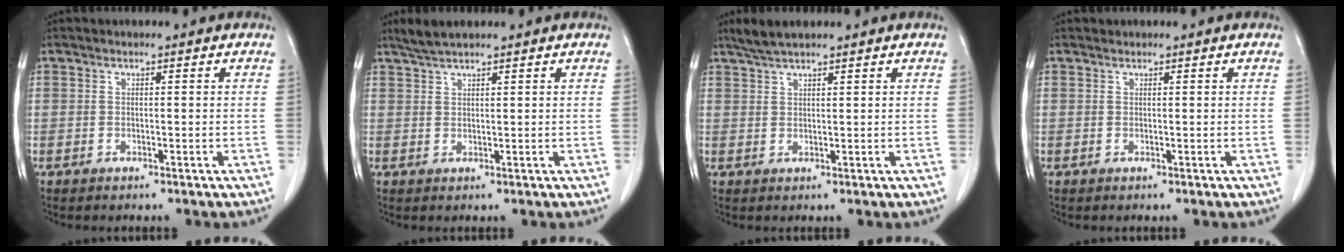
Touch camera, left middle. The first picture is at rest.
{"total": 2.9, "force": [2.6, 0.1, 1.4], "torque": [-0.034, 0.009, 0.052]}
{"total": 3.5, "force": [3.0, 0.3, 1.8], "torque": [-0.042, 0.011, 0.060]}
{"total": 0.0}